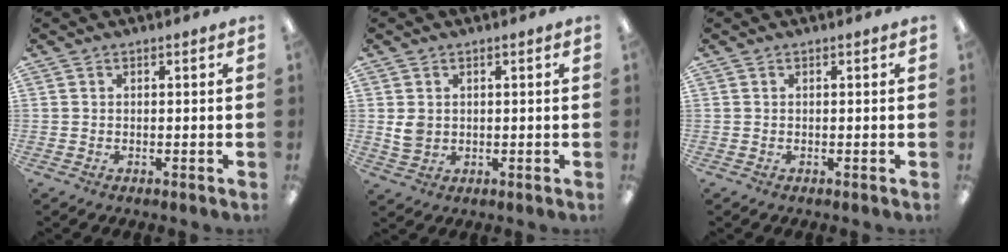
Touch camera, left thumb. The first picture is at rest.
{"total": 3.9, "force": [0.7, 3.2, 2.1], "torque": [-0.032, 0.002, 0.014]}
{"total": 0.0}